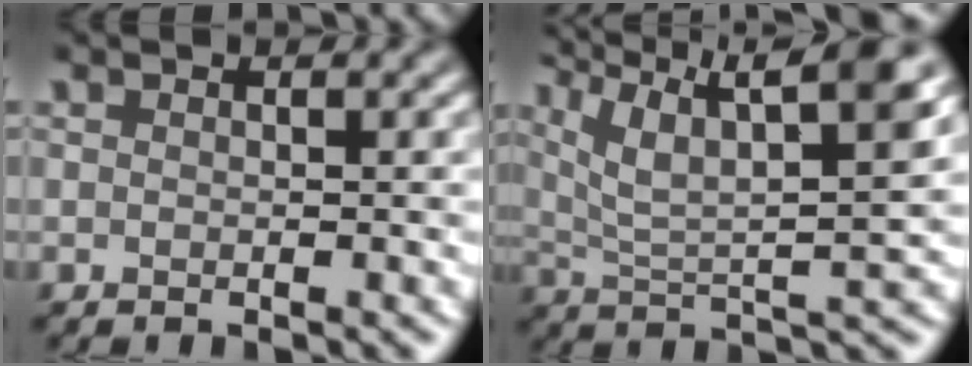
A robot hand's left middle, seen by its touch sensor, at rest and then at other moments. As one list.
[{"total": 11.0, "force": [6.2, 3.3, 8.4], "torque": [-0.144, 0.022, 0.087]}]